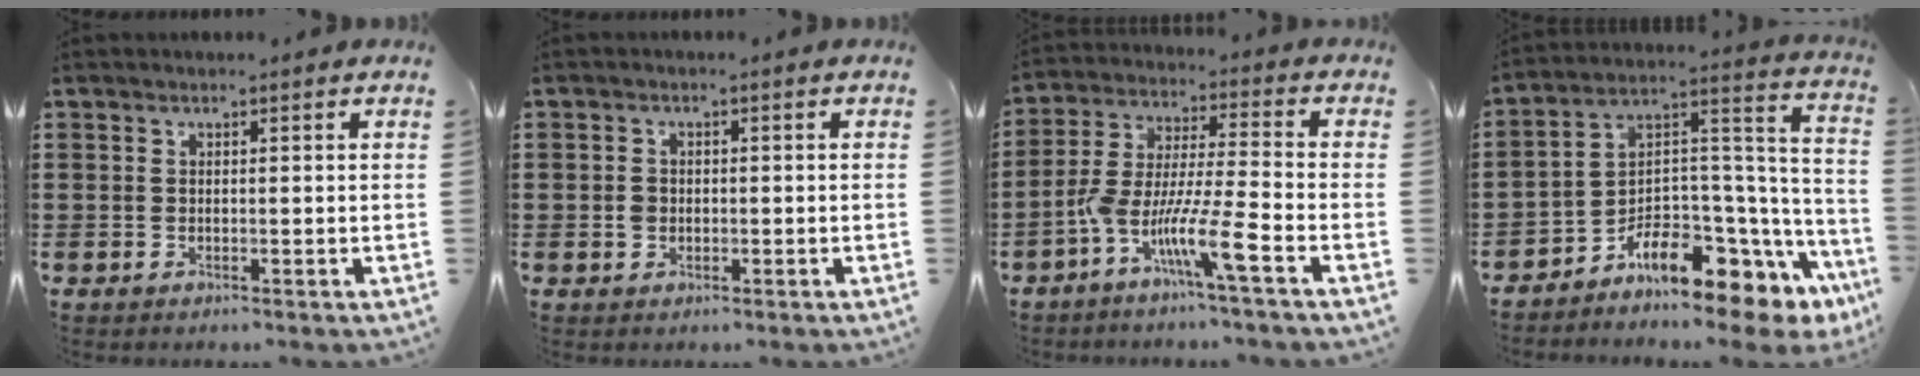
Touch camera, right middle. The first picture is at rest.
{"total": 1.5, "force": [-0.3, 1.3, 0.6], "torque": [-0.014, 0.006, -0.007]}
{"total": 10.3, "force": [-6.4, 0.6, 8.1], "torque": [-0.173, -0.010, -0.128]}
{"total": 8.2, "force": [-6.5, 2.8, 4.2], "torque": [-0.084, -0.015, -0.129]}